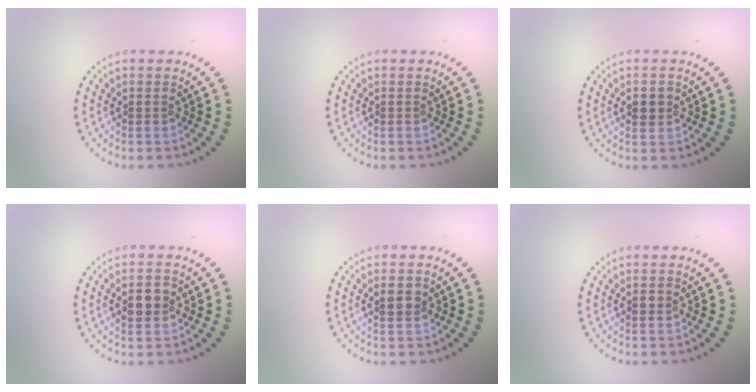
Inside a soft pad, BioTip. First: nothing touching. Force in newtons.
{"total": 0.0}
{"total": 1.6, "press": 1.6, "slide": 0.2}
{"total": 2.9, "press": 2.9, "slide": 0.1}
{"total": 1.8, "press": 1.7, "slide": 0.7}
{"total": 0.8, "press": 0.8, "slide": 0.1}